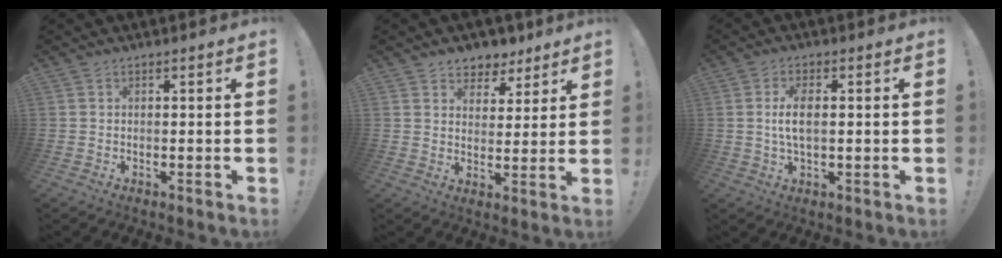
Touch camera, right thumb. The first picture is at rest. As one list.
[{"total": 6.6, "force": [4.7, 4.6, 0.9], "torque": [-0.002, -0.038, 0.090]}, {"total": 6.2, "force": [0.2, 2.7, 5.6], "torque": [-0.105, -0.002, 0.000]}]